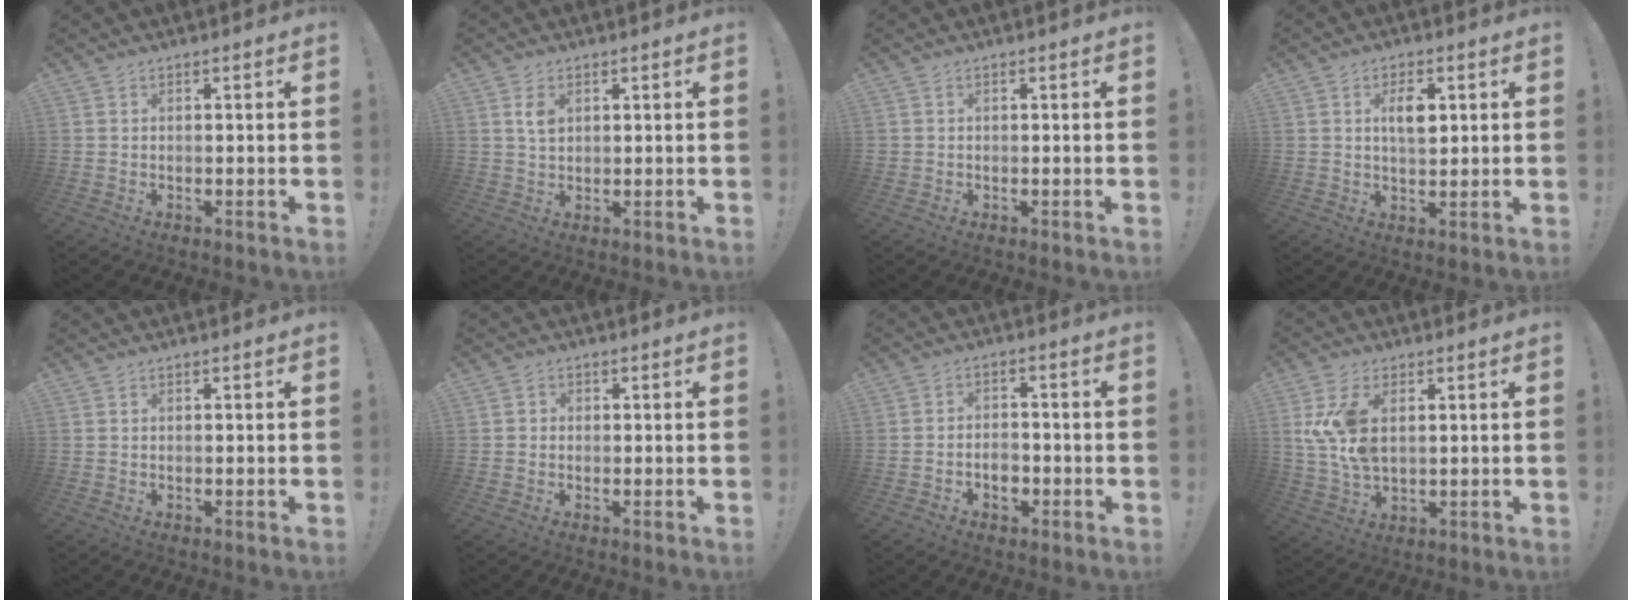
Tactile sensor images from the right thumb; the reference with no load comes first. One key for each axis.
{"total": 3.9, "fx": 1.4, "fy": 2.5, "fz": 2.6, "tx": -0.030, "ty": -0.005, "tz": 0.021}
{"total": 0.7, "fx": 0.0, "fy": 0.7, "fz": 0.0, "tx": -0.003, "ty": 0.003, "tz": 0.001}
{"total": 6.7, "fx": 1.6, "fy": 3.4, "fz": 5.5, "tx": -0.078, "ty": -0.003, "tz": 0.023}
{"total": 0.0}
{"total": 2.0, "fx": -0.3, "fy": 1.8, "fz": 0.7, "tx": -0.003, "ty": 0.003, "tz": -0.008}
{"total": 4.9, "fx": -2.1, "fy": 3.7, "fz": 2.5, "tx": -0.030, "ty": 0.008, "tz": -0.036}
{"total": 10.7, "fx": 2.5, "fy": 6.5, "fz": 8.0, "tx": -0.155, "ty": -0.008, "tz": 0.046}